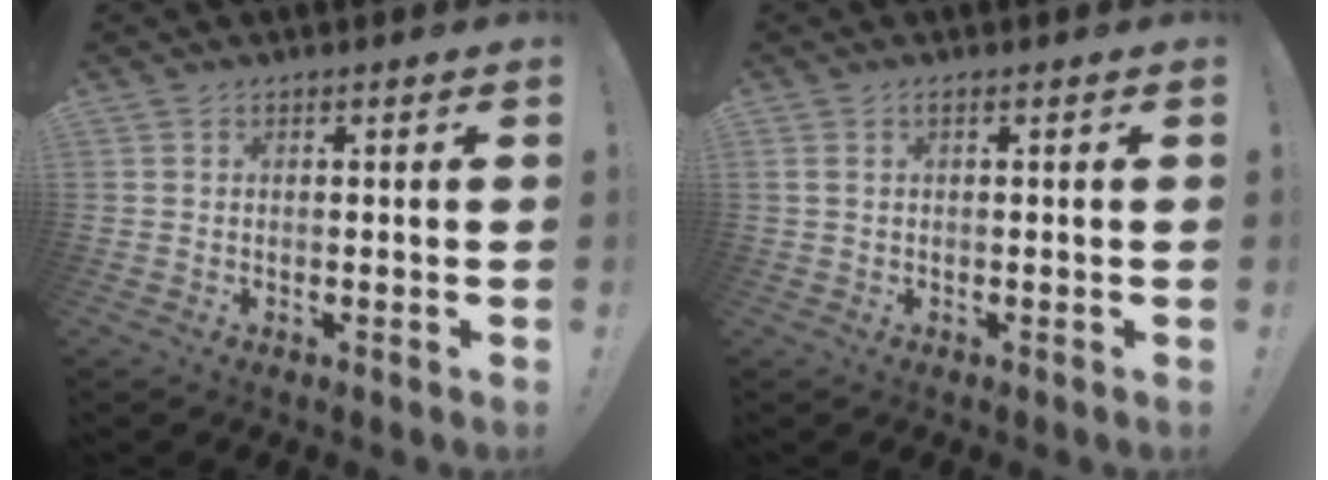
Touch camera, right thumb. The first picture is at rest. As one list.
[{"total": 1.2, "force": [0.2, 0.3, 1.2], "torque": [-0.029, 0.004, 0.004]}]